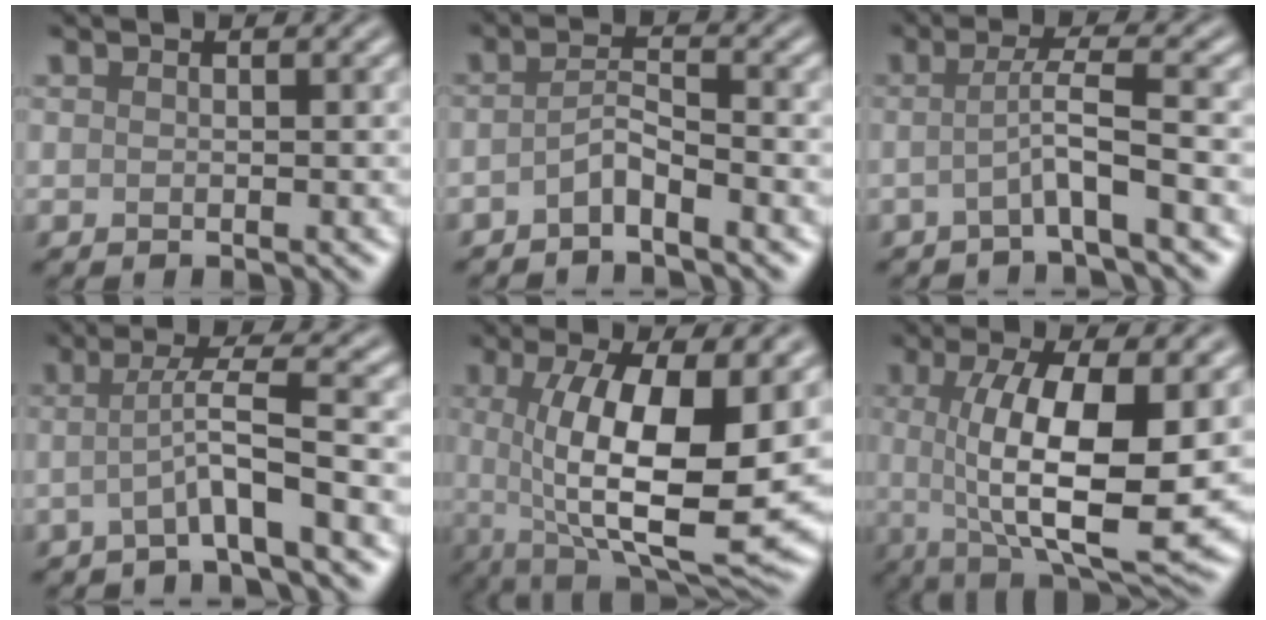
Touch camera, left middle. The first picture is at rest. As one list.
[{"total": 2.1, "force": [-1.4, 0.3, 1.5], "torque": [-0.030, 0.005, -0.033]}, {"total": 3.4, "force": [-1.0, 0.3, 3.3], "torque": [-0.055, 0.006, -0.031]}, {"total": 3.9, "force": [-1.1, 0.3, 3.8], "torque": [-0.063, 0.009, -0.033]}, {"total": 12.7, "force": [0.3, 4.2, 12.0], "torque": [-0.180, -0.015, 0.005]}, {"total": 11.3, "force": [0.2, 3.6, 10.8], "torque": [-0.171, -0.013, 0.008]}]